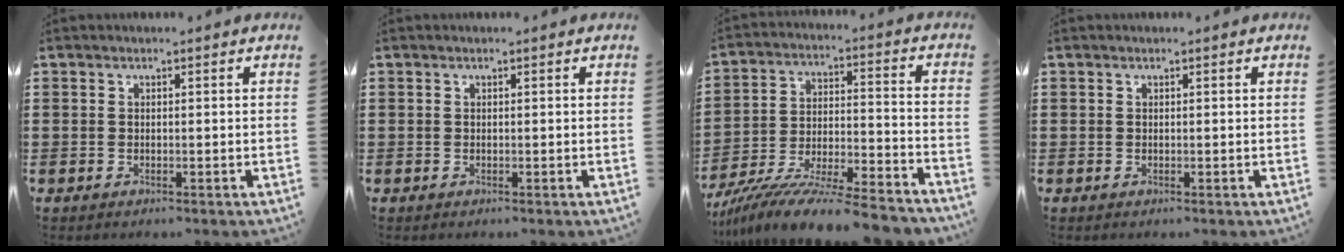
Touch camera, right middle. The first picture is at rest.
{"total": 0.0}
{"total": 11.1, "force": [-10.3, -0.1, 4.1], "torque": [-0.066, 0.012, -0.202]}
{"total": 0.0}